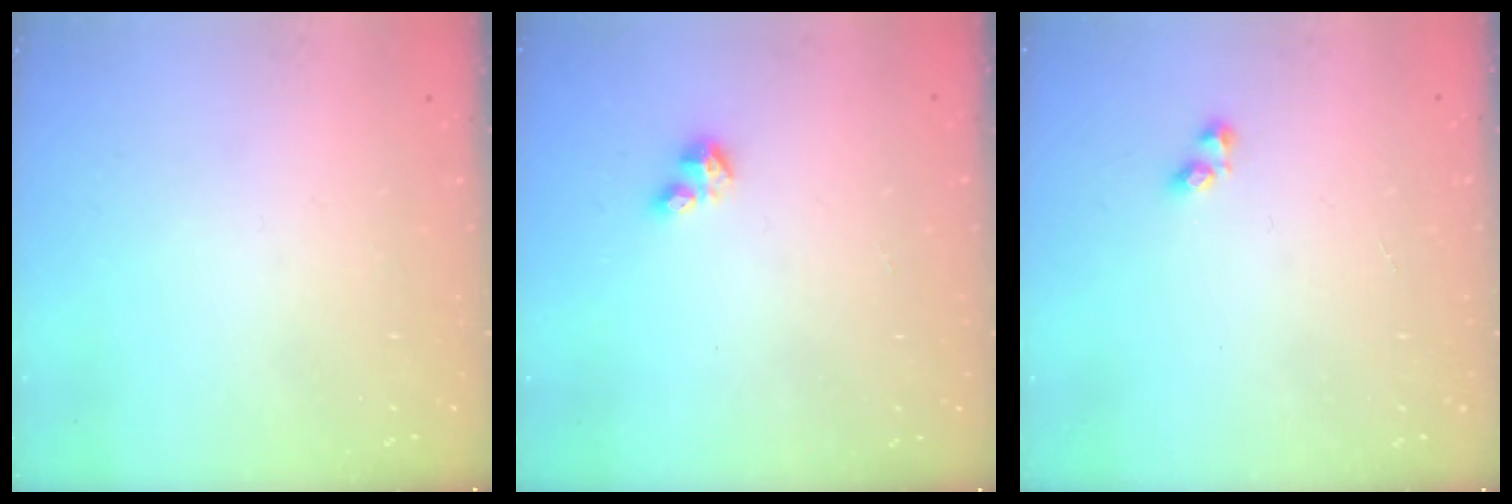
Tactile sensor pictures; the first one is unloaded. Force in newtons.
{"total": 2.9, "press": 2.8, "slide": 0.6}
{"total": 2.9, "press": 2.6, "slide": 1.3}